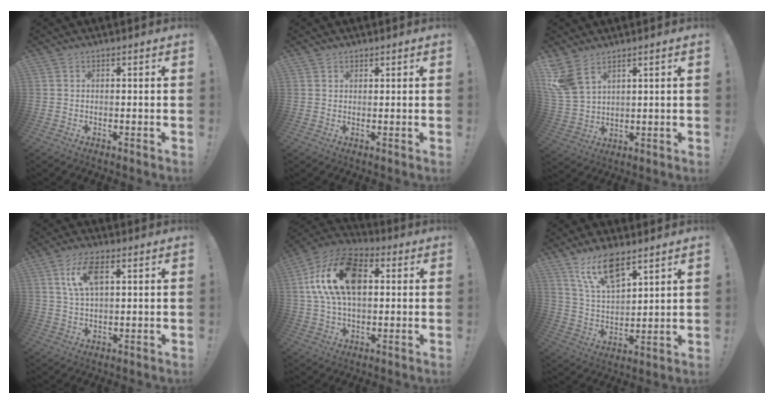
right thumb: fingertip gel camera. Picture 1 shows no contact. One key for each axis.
{"total": 1.3, "fx": 1.1, "fy": 0.7, "fz": 0.0, "tx": 0.009, "ty": -0.005, "tz": 0.019}
{"total": 8.8, "fx": 5.7, "fy": 4.6, "fz": 4.8, "tx": -0.111, "ty": -0.023, "tz": 0.114}
{"total": 9.1, "fx": 3.4, "fy": 4.4, "fz": 7.2, "tx": -0.135, "ty": 0.004, "tz": 0.060}
{"total": 19.9, "fx": 4.9, "fy": 12.0, "fz": 15.1, "tx": -0.272, "ty": 0.001, "tz": 0.086}
{"total": 13.5, "fx": 9.3, "fy": 5.5, "fz": 8.1, "tx": -0.154, "ty": -0.044, "tz": 0.170}